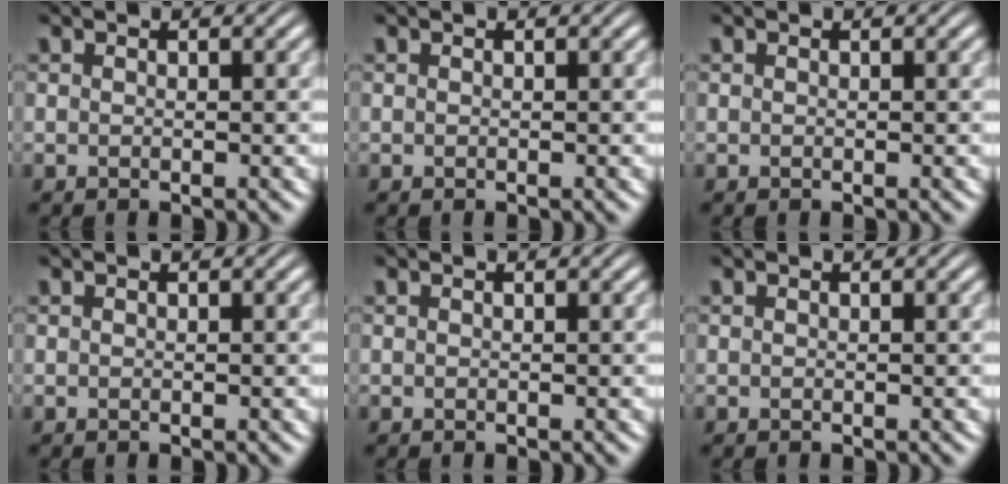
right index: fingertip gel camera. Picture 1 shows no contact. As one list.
[{"total": 0.0}, {"total": 0.0}, {"total": 0.0}, {"total": 0.0}, {"total": 0.0}]